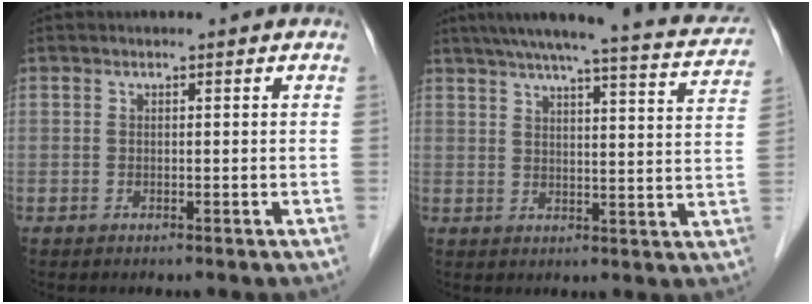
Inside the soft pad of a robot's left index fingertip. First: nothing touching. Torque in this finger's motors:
{"motor_torque": [-0.17, -0.52, 0.21, 0.12]}